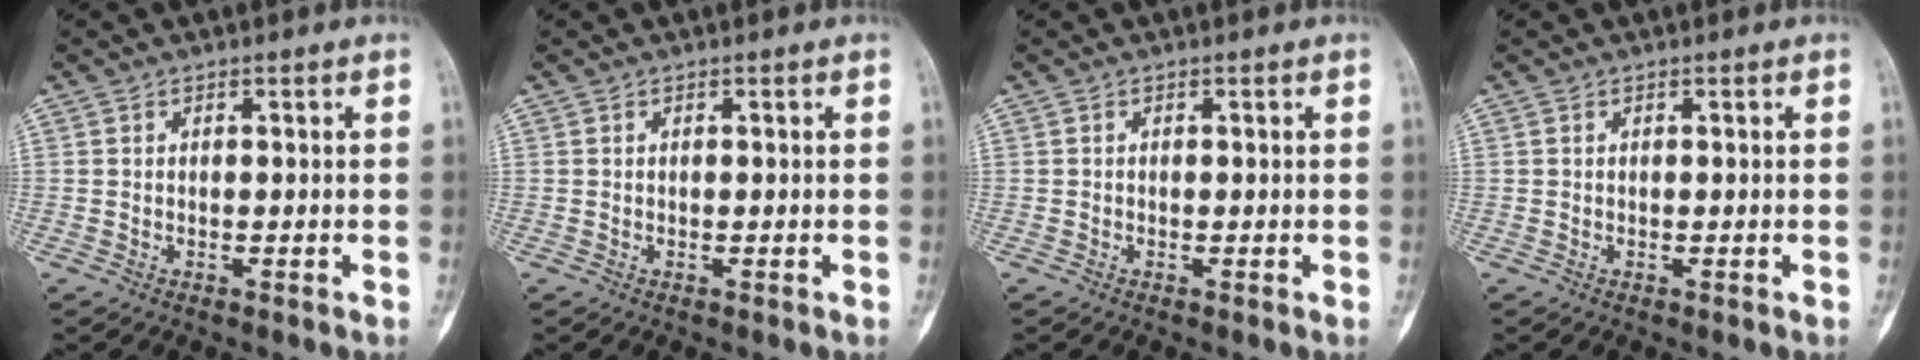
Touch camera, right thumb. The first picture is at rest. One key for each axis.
{"total": 0.0}
{"total": 0.0}
{"total": 0.0}